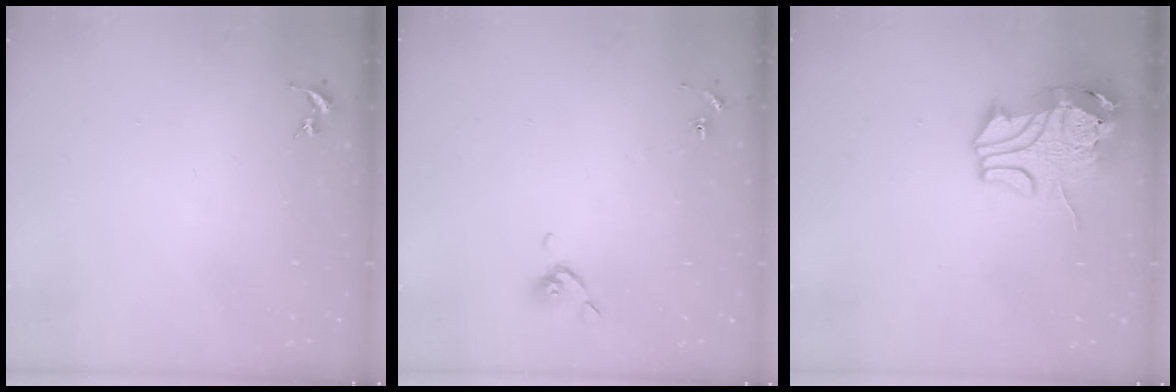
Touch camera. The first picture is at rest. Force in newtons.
{"total": 5.2, "press": 5.1, "slide": 1.0}
{"total": 12.8, "press": 12.7, "slide": 1.8}